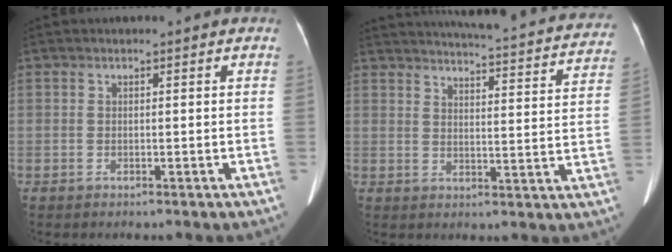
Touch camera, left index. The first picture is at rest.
{"total": 26.9, "force": [25.1, 3.4, 9.1], "torque": [-0.136, -0.056, 0.292]}